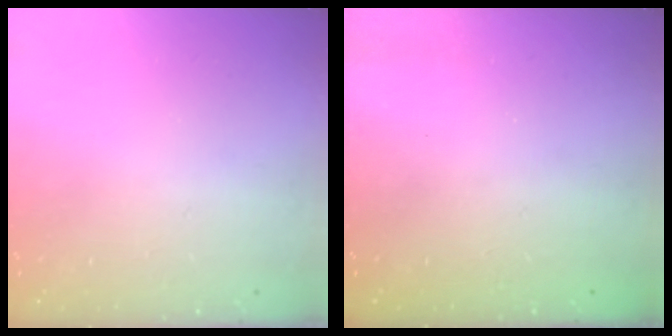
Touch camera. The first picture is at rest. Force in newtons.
{"total": 2.3, "press": 2.2, "slide": 0.8}